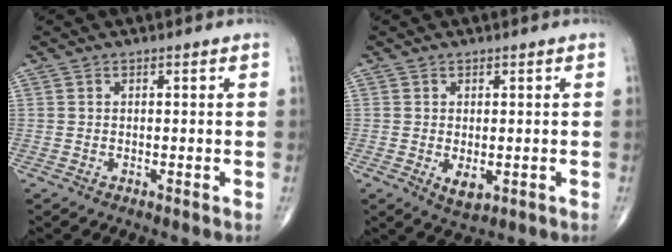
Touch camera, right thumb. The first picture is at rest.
{"total": 3.2, "force": [-0.6, 1.7, 2.6], "torque": [-0.037, -0.008, 0.000]}